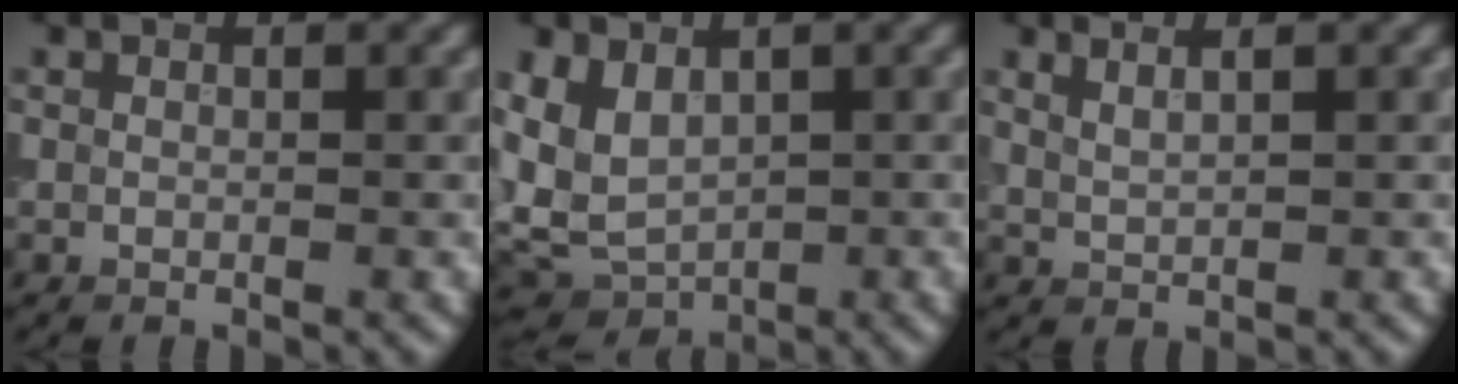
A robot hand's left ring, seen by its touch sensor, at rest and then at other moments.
{"total": 4.8, "force": [0.8, 3.4, 3.3], "torque": [-0.071, -0.001, 0.009]}
{"total": 2.3, "force": [1.7, 0.8, 1.3], "torque": [-0.008, 0.002, 0.020]}